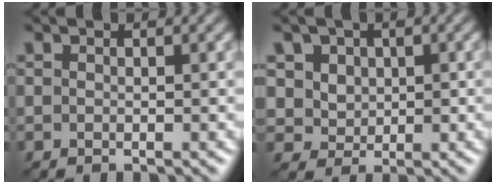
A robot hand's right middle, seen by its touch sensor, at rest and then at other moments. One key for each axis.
{"total": 5.7, "fx": 2.5, "fy": 4.5, "fz": 2.4, "tx": -0.046, "ty": -0.001, "tz": 0.034}